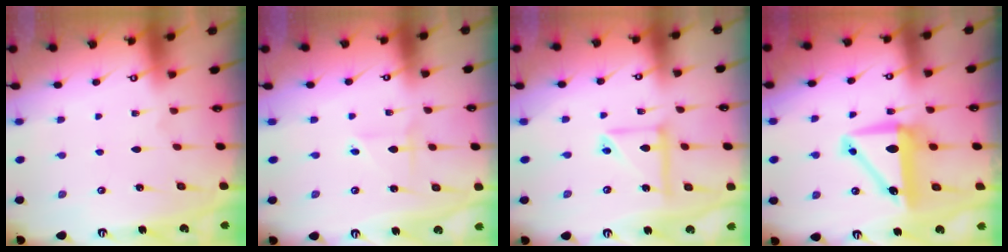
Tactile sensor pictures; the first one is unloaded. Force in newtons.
{"total": 1.9, "press": 1.9, "slide": 0.2}
{"total": 9.5, "press": 9.5, "slide": 0.7}
{"total": 8.9, "press": 8.7, "slide": 2.0}